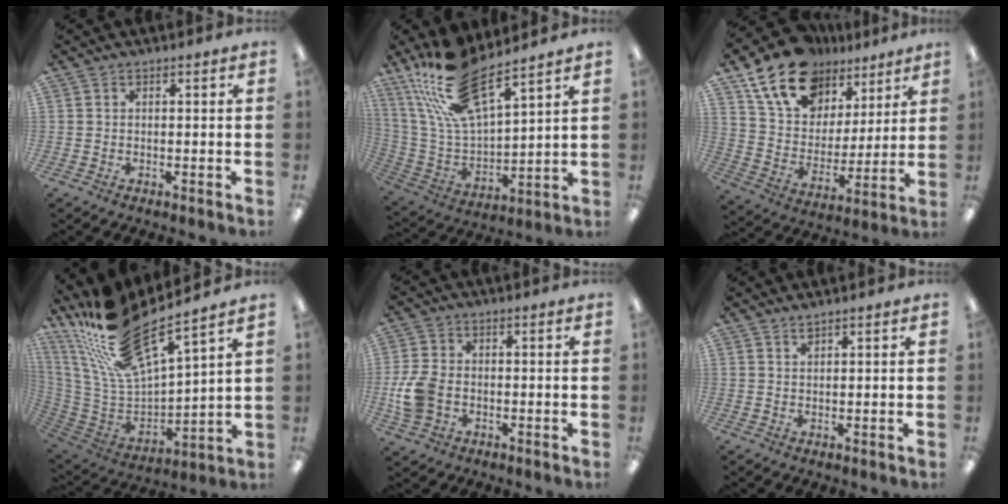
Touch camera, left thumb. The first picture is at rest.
{"total": 19.4, "force": [15.0, 6.1, 10.8], "torque": [-0.241, -0.083, 0.271]}
{"total": 17.8, "force": [12.4, 10.7, 7.0], "torque": [-0.144, -0.064, 0.232]}
{"total": 22.1, "force": [17.9, 5.3, 11.8], "torque": [-0.248, -0.128, 0.307]}
{"total": 8.5, "force": [-1.5, 6.3, 5.4], "torque": [-0.121, 0.012, -0.025]}
{"total": 1.4, "force": [1.3, 0.2, 0.6], "torque": [-0.014, 0.000, 0.024]}